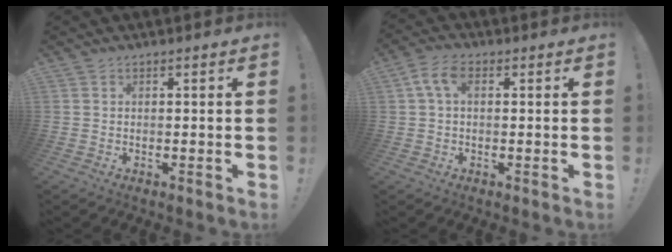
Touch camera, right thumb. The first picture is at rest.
{"total": 5.8, "force": [1.4, 3.3, 4.5], "torque": [-0.093, 0.009, 0.026]}